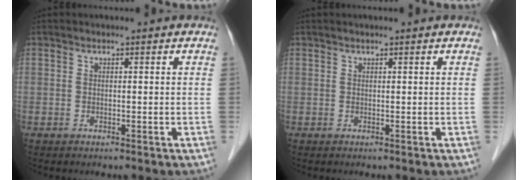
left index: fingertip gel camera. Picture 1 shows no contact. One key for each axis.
{"total": 0.7, "fx": 0.6, "fy": -0.1, "fz": 0.4, "tx": -0.005, "ty": 0.009, "tz": 0.013}